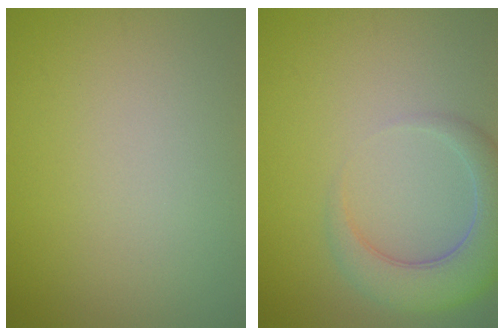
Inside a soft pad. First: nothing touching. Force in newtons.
{"total": 5.7, "press": 5.6, "slide": 0.6}